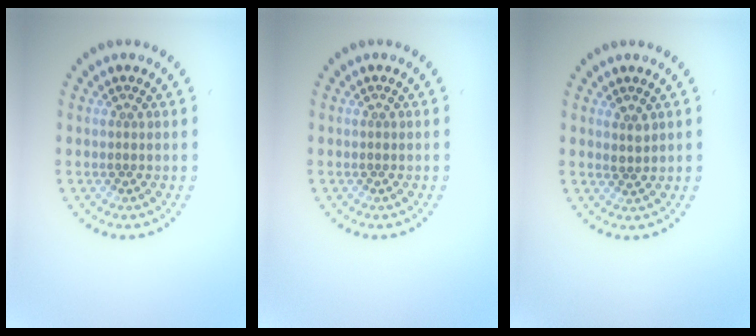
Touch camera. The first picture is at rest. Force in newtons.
{"total": 0.0}
{"total": 1.0, "press": 0.9, "slide": 0.5}